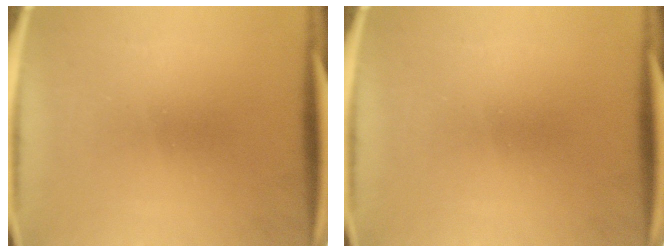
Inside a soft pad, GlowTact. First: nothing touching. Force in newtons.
{"total": 0.0}